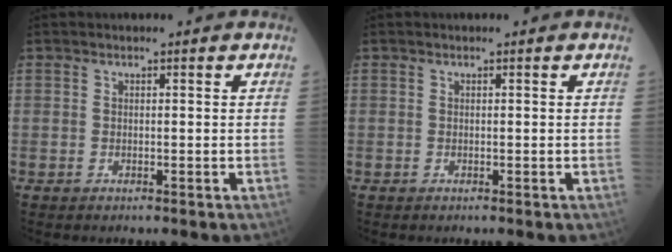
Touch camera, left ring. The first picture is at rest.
{"total": 0.0}